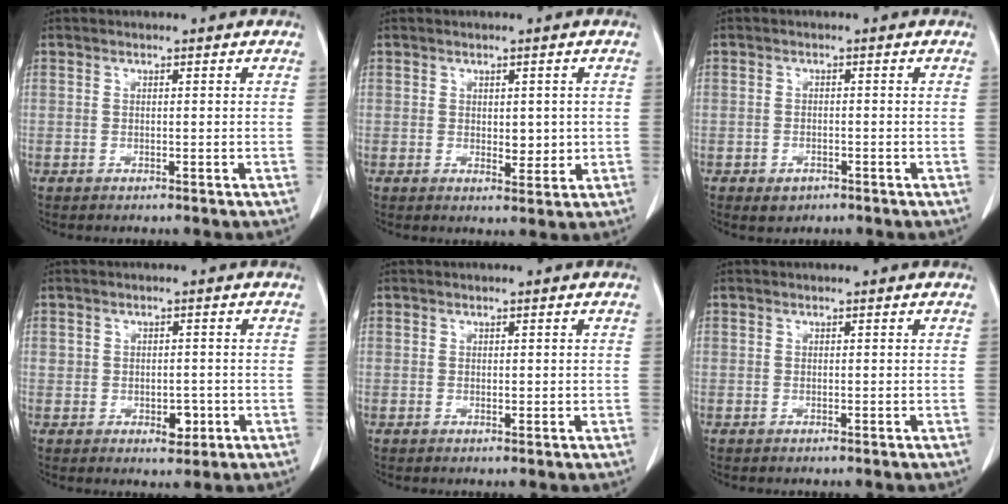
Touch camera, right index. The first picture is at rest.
{"total": 3.2, "force": [0.2, 1.7, 2.7], "torque": [-0.034, -0.007, 0.009]}
{"total": 2.0, "force": [-1.1, 1.5, 0.8], "torque": [-0.010, 0.002, -0.005]}
{"total": 3.2, "force": [-0.6, 2.2, 2.2], "torque": [-0.027, 0.004, -0.001]}
{"total": 0.9, "force": [0.1, 0.5, 0.7], "torque": [-0.010, -0.002, 0.004]}
{"total": 0.0}